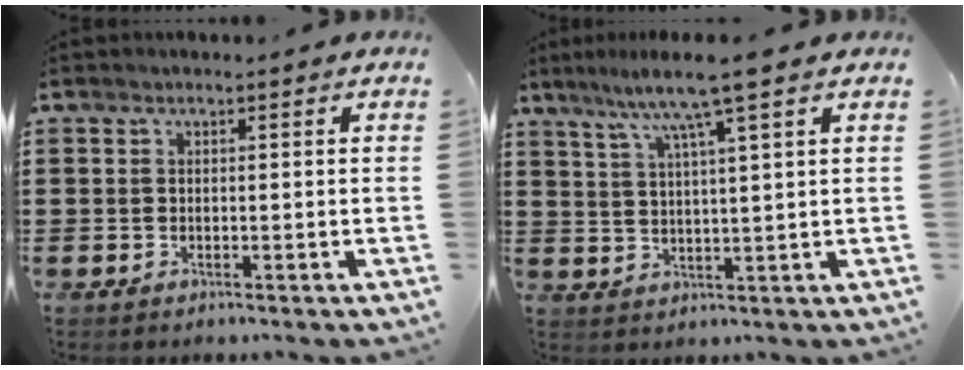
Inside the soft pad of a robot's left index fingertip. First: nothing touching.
{"total": 7.3, "force": [4.9, -0.5, 5.4], "torque": [-0.117, -0.013, 0.080]}